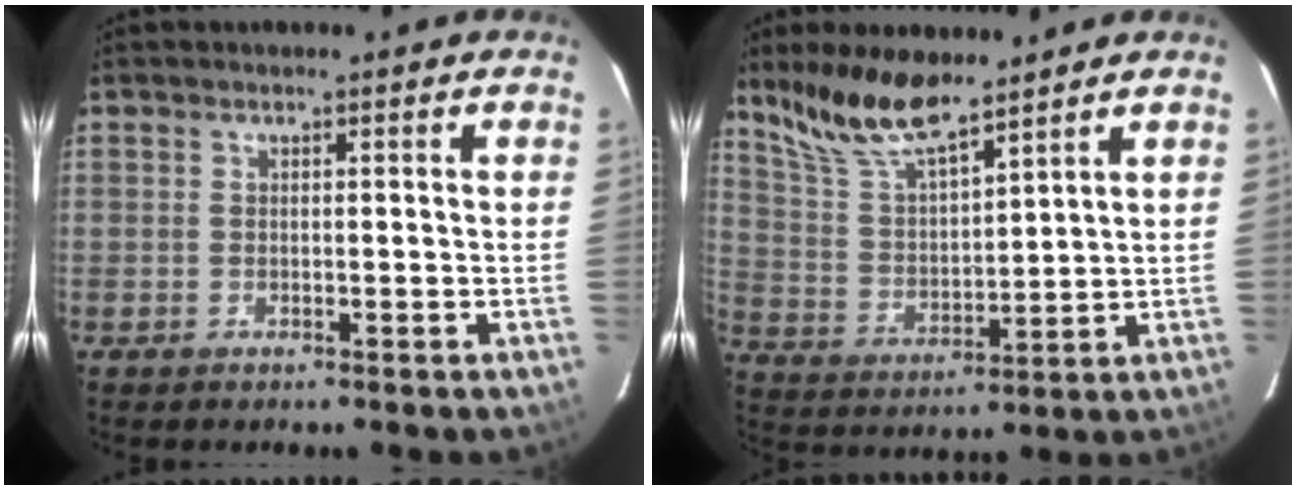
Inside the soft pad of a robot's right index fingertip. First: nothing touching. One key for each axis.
{"total": 12.1, "fx": 9.8, "fy": 2.7, "fz": 6.6, "tx": -0.129, "ty": 0.011, "tz": 0.199}